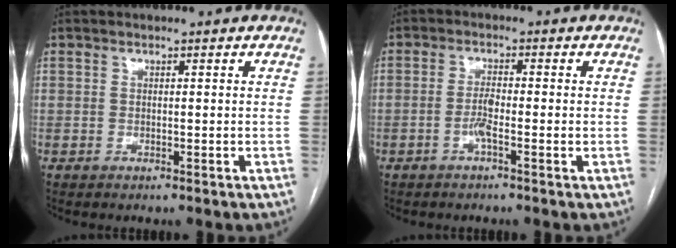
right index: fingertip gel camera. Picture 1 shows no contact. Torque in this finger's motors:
{"motor_torque": [0.21, 0.20, 0.01, 0.00]}